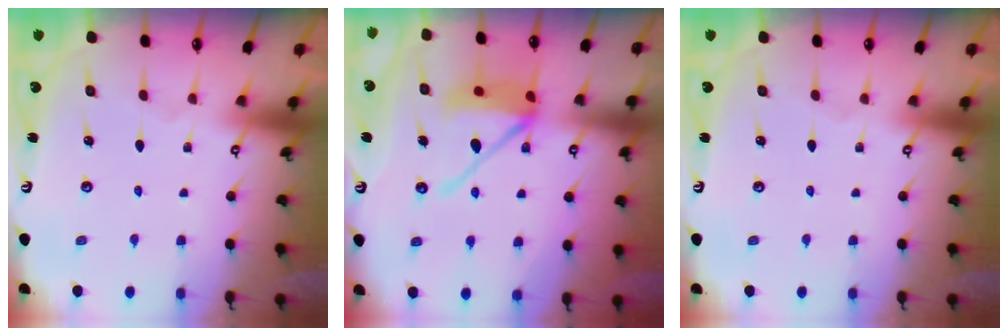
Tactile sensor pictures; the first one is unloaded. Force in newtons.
{"total": 12.4, "press": 12.2, "slide": 2.2}
{"total": 0.0}